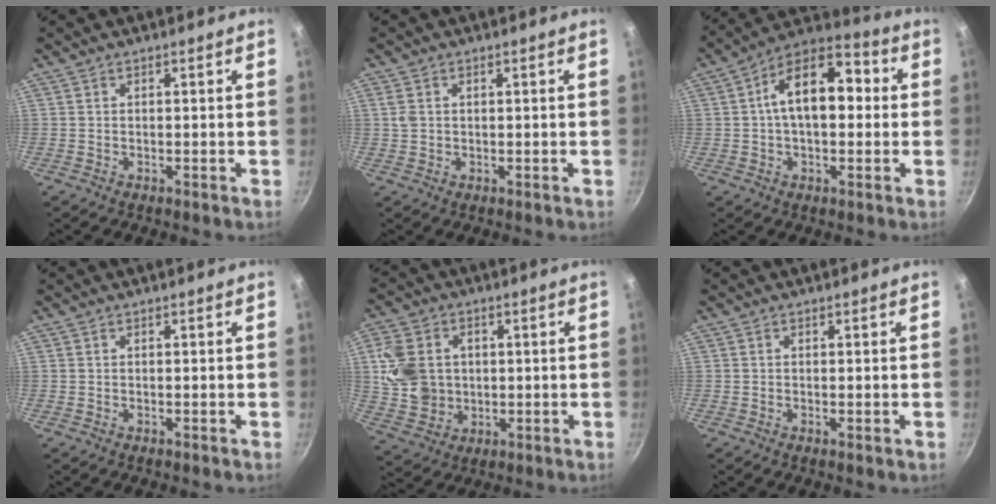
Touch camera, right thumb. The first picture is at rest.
{"total": 2.0, "force": [0.4, 1.5, 1.2], "torque": [-0.026, 0.002, 0.011]}
{"total": 14.7, "force": [1.7, 8.3, 12.0], "torque": [-0.176, 0.039, 0.015]}
{"total": 0.0}
{"total": 12.4, "force": [1.6, 10.0, 7.1], "torque": [-0.125, 0.003, 0.036]}
{"total": 0.7, "force": [-0.2, 0.1, 0.7], "torque": [-0.013, -0.003, -0.003]}